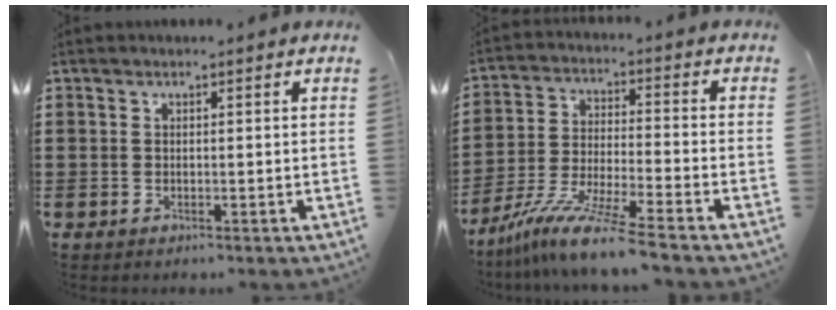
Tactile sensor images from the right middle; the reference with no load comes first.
{"total": 10.1, "force": [-8.5, -0.4, 5.4], "torque": [-0.108, -0.004, -0.171]}